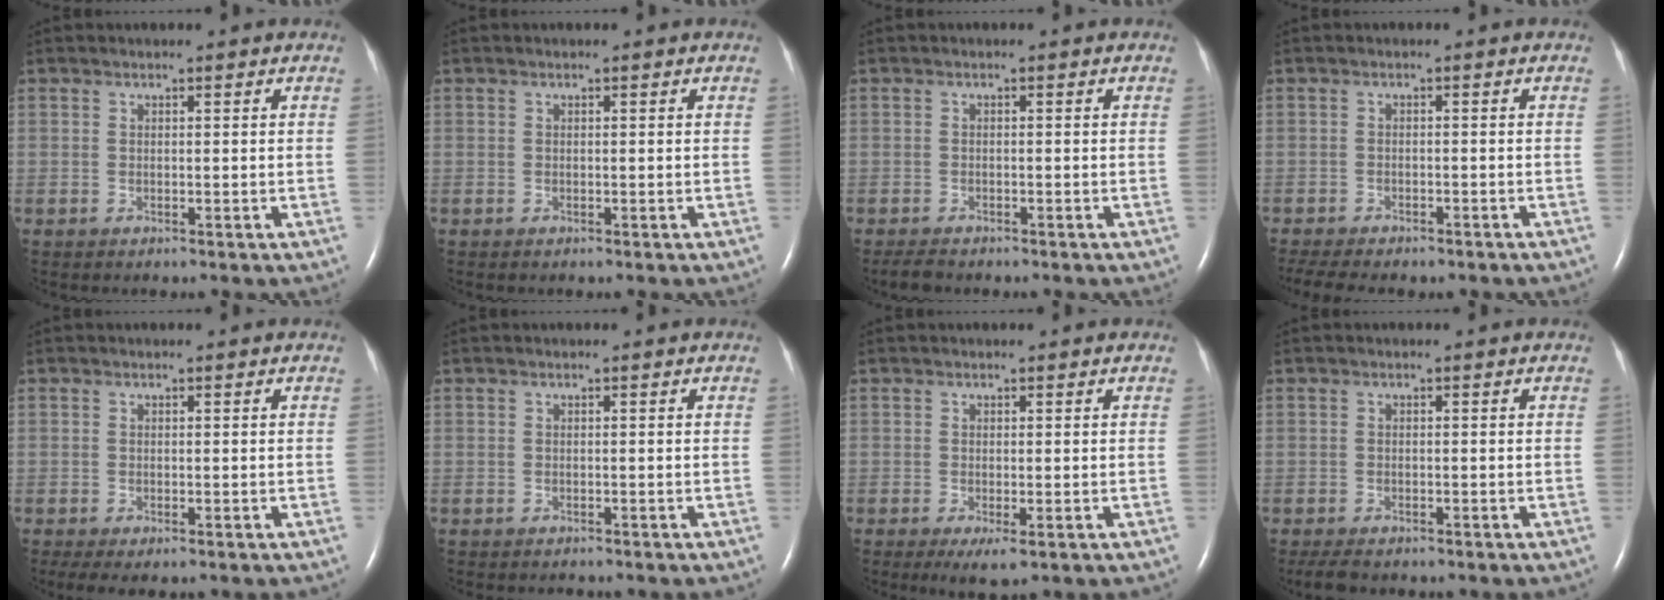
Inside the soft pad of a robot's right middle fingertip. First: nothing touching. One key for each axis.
{"total": 0.0}
{"total": 2.1, "fx": -1.8, "fy": 0.6, "fz": 0.8, "tx": -0.021, "ty": -0.006, "tz": -0.026}
{"total": 9.9, "fx": -8.2, "fy": 3.0, "fz": 4.6, "tx": -0.077, "ty": -0.002, "tz": -0.106}
{"total": 2.8, "fx": -1.8, "fy": 0.9, "fz": 2.0, "tx": -0.036, "ty": -0.012, "tz": -0.025}
{"total": 1.0, "fx": -0.9, "fy": 0.2, "fz": 0.3, "tx": -0.012, "ty": -0.005, "tz": -0.009}
{"total": 2.9, "fx": -1.1, "fy": 0.7, "fz": 2.5, "tx": -0.041, "ty": -0.007, "tz": -0.012}
{"total": 3.0, "fx": -2.4, "fy": 1.0, "fz": 1.5, "tx": -0.031, "ty": -0.009, "tz": -0.035}